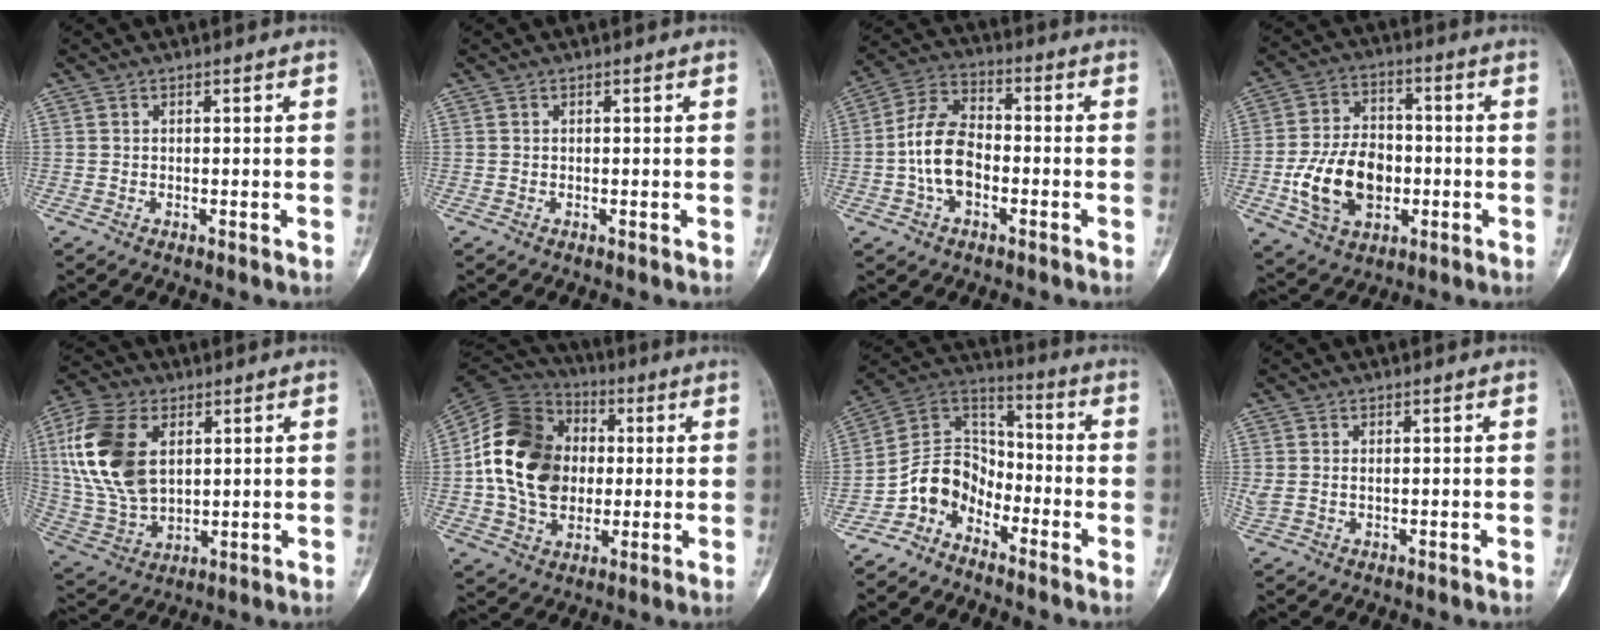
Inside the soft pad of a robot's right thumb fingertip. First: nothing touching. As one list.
[{"total": 0.0}, {"total": 11.2, "force": [-2.2, 6.9, 8.5], "torque": [-0.157, 0.032, -0.050]}, {"total": 15.1, "force": [-3.0, 10.5, 10.4], "torque": [-0.165, 0.019, -0.046]}, {"total": 17.7, "force": [4.6, 10.8, 13.2], "torque": [-0.272, -0.008, 0.095]}, {"total": 20.6, "force": [0.9, 15.5, 13.5], "torque": [-0.232, 0.017, 0.017]}, {"total": 10.2, "force": [-6.3, 7.1, 3.8], "torque": [-0.049, 0.081, -0.140]}, {"total": 2.0, "force": [0.4, 1.1, 1.6], "torque": [-0.054, 0.010, 0.017]}]